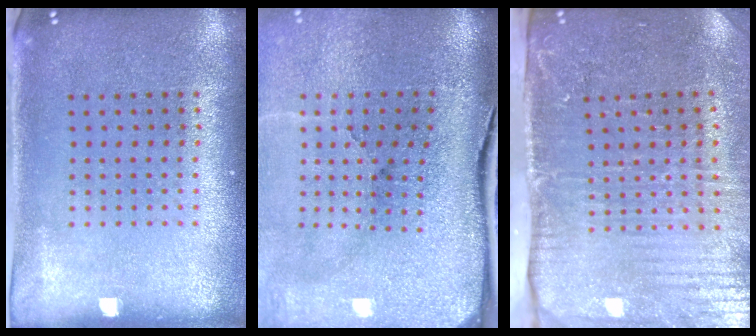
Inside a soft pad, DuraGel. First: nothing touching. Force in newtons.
{"total": 5.3, "press": 4.2, "slide": 3.2}
{"total": 4.5, "press": 3.7, "slide": 2.5}